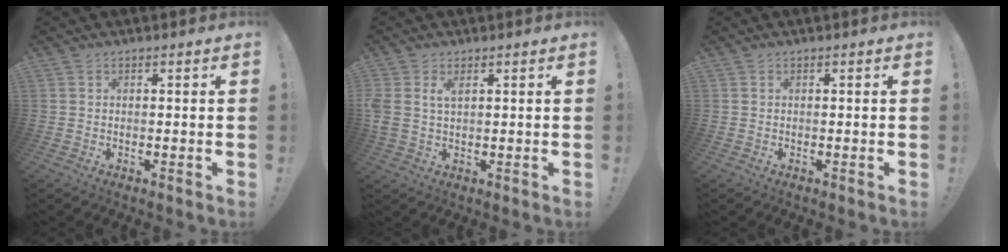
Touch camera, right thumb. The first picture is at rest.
{"total": 3.3, "force": [1.5, 1.7, 2.3], "torque": [-0.045, -0.003, 0.028]}
{"total": 0.0}